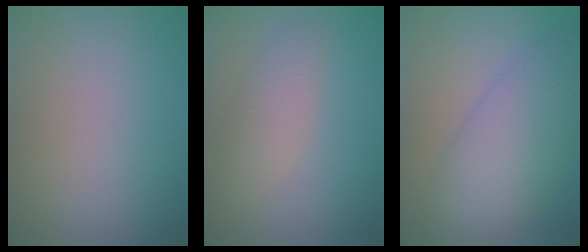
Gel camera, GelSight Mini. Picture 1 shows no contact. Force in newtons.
{"total": 2.4, "press": 2.4, "slide": 0.1}
{"total": 7.3, "press": 7.3, "slide": 0.2}